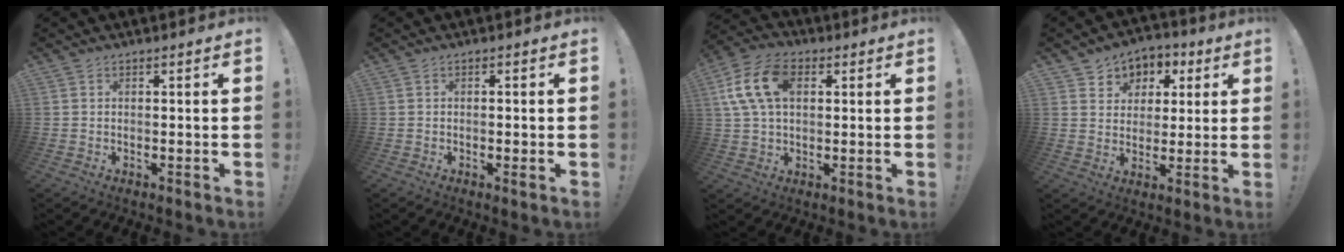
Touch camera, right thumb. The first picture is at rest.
{"total": 1.3, "force": [-0.2, 0.2, 1.3], "torque": [-0.013, -0.002, -0.005]}
{"total": 14.9, "force": [3.8, 9.6, 10.7], "torque": [-0.210, 0.007, 0.073]}
{"total": 6.4, "force": [1.4, 6.1, 1.3], "torque": [-0.016, -0.011, 0.031]}